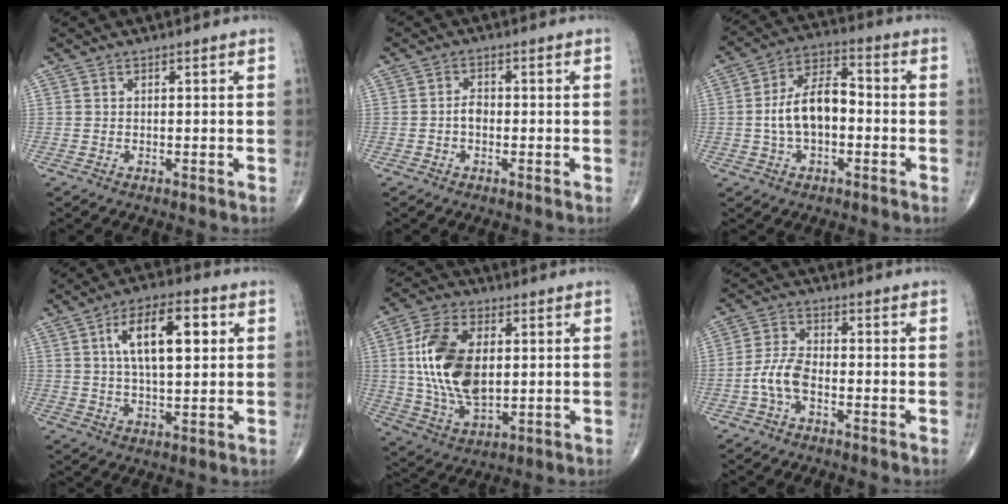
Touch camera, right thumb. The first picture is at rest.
{"total": 2.3, "force": [-0.5, 1.5, 1.7], "torque": [-0.021, 0.007, -0.013]}
{"total": 11.2, "force": [-1.2, 6.2, 9.2], "torque": [-0.163, 0.037, -0.029]}
{"total": 13.5, "force": [3.7, 5.7, 11.6], "torque": [-0.182, 0.004, 0.060]}
{"total": 16.6, "force": [2.0, 9.3, 13.5], "torque": [-0.259, -0.006, 0.043]}
{"total": 5.8, "force": [-2.1, 2.9, 4.5], "torque": [-0.097, 0.022, -0.046]}